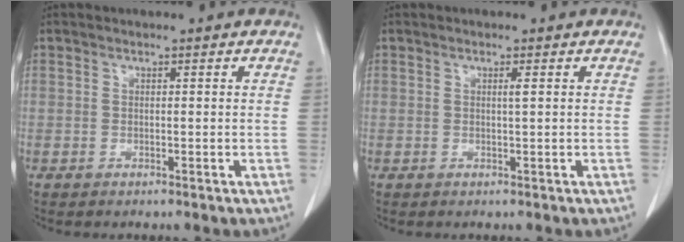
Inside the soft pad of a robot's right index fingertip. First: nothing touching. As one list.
[{"total": 0.7, "force": [0.2, -0.2, 0.7], "torque": [-0.014, -0.001, 0.004]}]